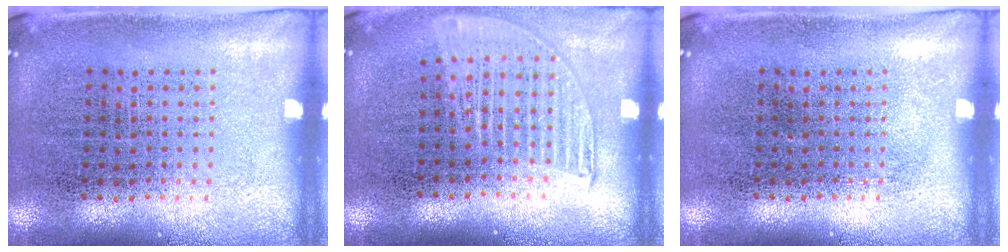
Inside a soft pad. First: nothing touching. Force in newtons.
{"total": 1.2, "press": 1.0, "slide": 0.6}
{"total": 0.0}